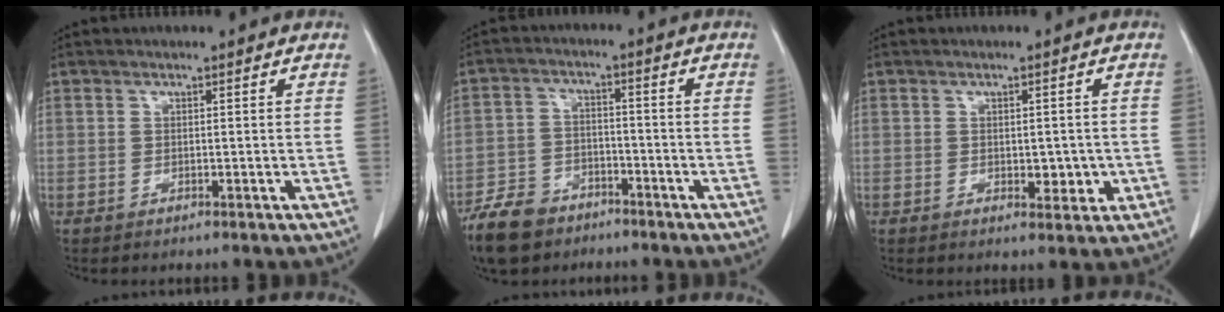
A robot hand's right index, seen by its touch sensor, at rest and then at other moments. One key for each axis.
{"total": 8.1, "fx": -6.0, "fy": 4.7, "fz": 2.8, "tx": -0.063, "ty": -0.003, "tz": -0.109}
{"total": 3.3, "fx": -0.5, "fy": 1.9, "fz": 2.7, "tx": -0.028, "ty": -0.001, "tz": 0.001}